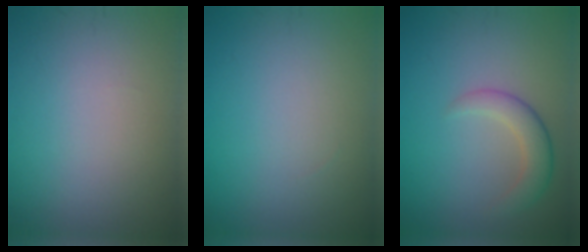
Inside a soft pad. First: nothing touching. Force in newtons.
{"total": 0.0}
{"total": 2.9, "press": 2.9, "slide": 0.2}